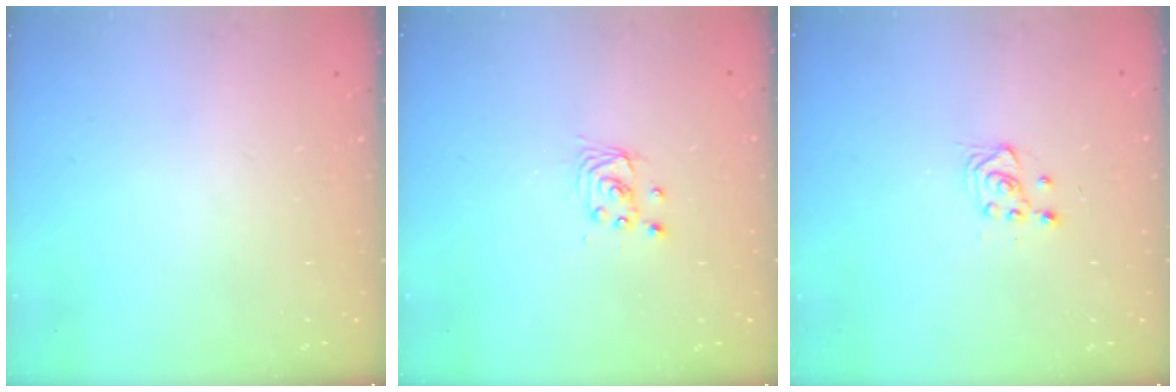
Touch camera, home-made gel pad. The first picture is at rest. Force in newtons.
{"total": 2.8, "press": 2.8, "slide": 0.1}
{"total": 3.0, "press": 2.8, "slide": 1.0}